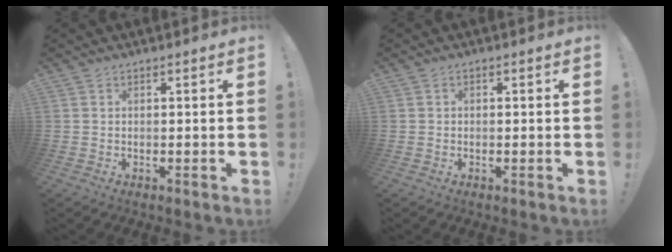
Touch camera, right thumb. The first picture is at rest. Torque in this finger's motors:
{"motor_torque": [-0.13, 0.02, 0.10, -0.06, 0.11]}